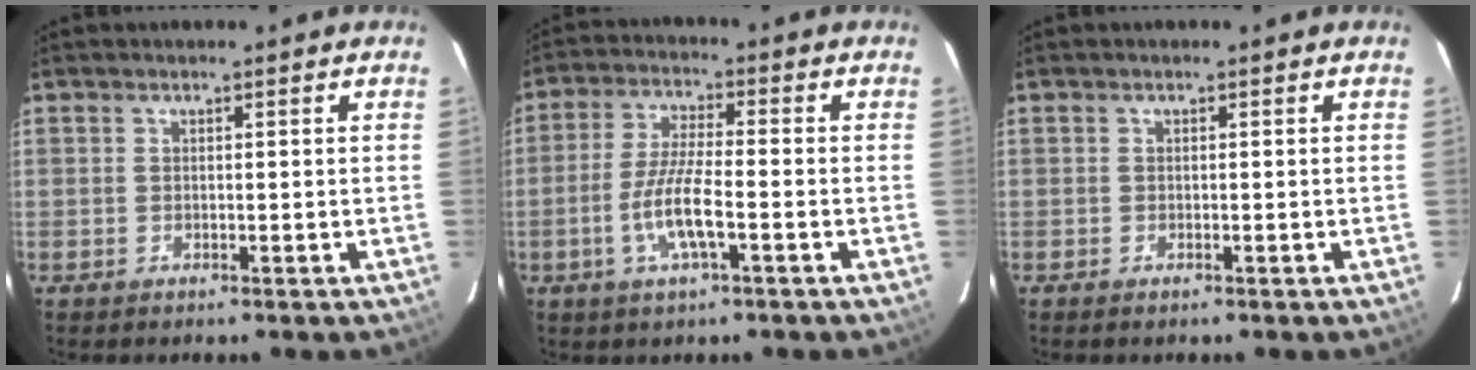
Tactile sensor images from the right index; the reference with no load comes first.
{"total": 8.3, "force": [-3.0, 1.3, 7.7], "torque": [-0.155, -0.005, -0.058]}
{"total": 0.5, "force": [-0.4, 0.1, 0.3], "torque": [-0.007, 0.000, -0.008]}